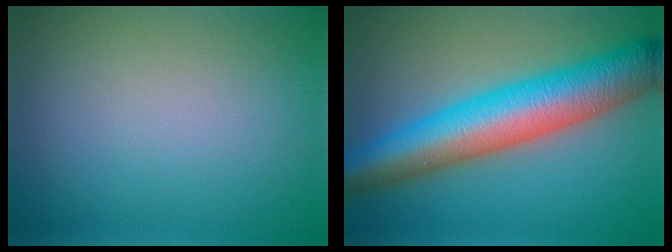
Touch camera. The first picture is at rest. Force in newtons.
{"total": 10.4, "press": 10.4, "slide": 0.2}